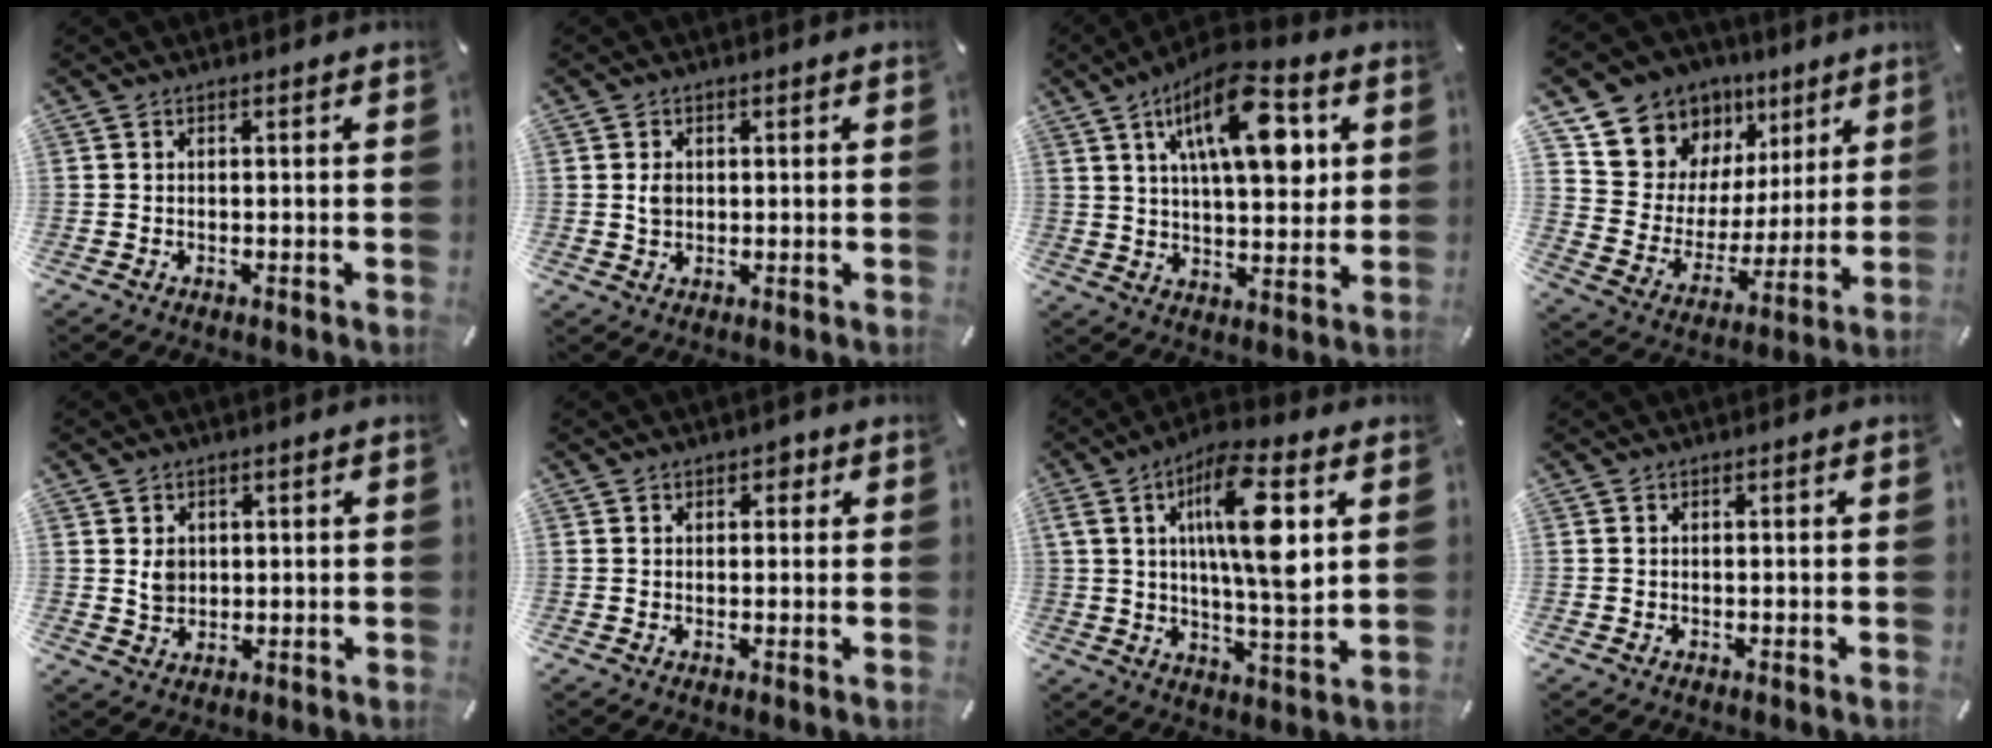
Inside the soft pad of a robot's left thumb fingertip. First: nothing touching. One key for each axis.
{"total": 2.5, "fx": 0.5, "fy": 2.1, "fz": 1.1, "tx": -0.017, "ty": 0.002, "tz": 0.005}
{"total": 17.7, "fx": 7.2, "fy": 7.8, "fz": 14.2, "tx": -0.218, "ty": -0.017, "tz": 0.111}
{"total": 12.1, "fx": 7.8, "fy": 9.2, "fz": 1.0, "tx": -0.032, "ty": -0.078, "tz": 0.146}
{"total": 3.7, "fx": 1.2, "fy": 3.3, "fz": 1.2, "tx": -0.011, "ty": -0.002, "tz": 0.019}
{"total": 2.3, "fx": 1.0, "fy": 1.8, "fz": 1.0, "tx": 0.003, "ty": -0.002, "tz": 0.011}
{"total": 16.4, "fx": 5.1, "fy": 5.1, "fz": 14.8, "tx": -0.260, "ty": -0.005, "tz": 0.075}
{"total": 0.0}